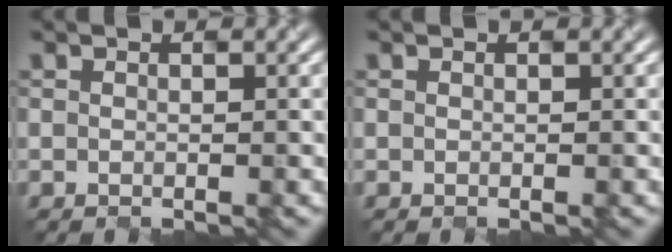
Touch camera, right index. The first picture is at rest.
{"total": 0.0}